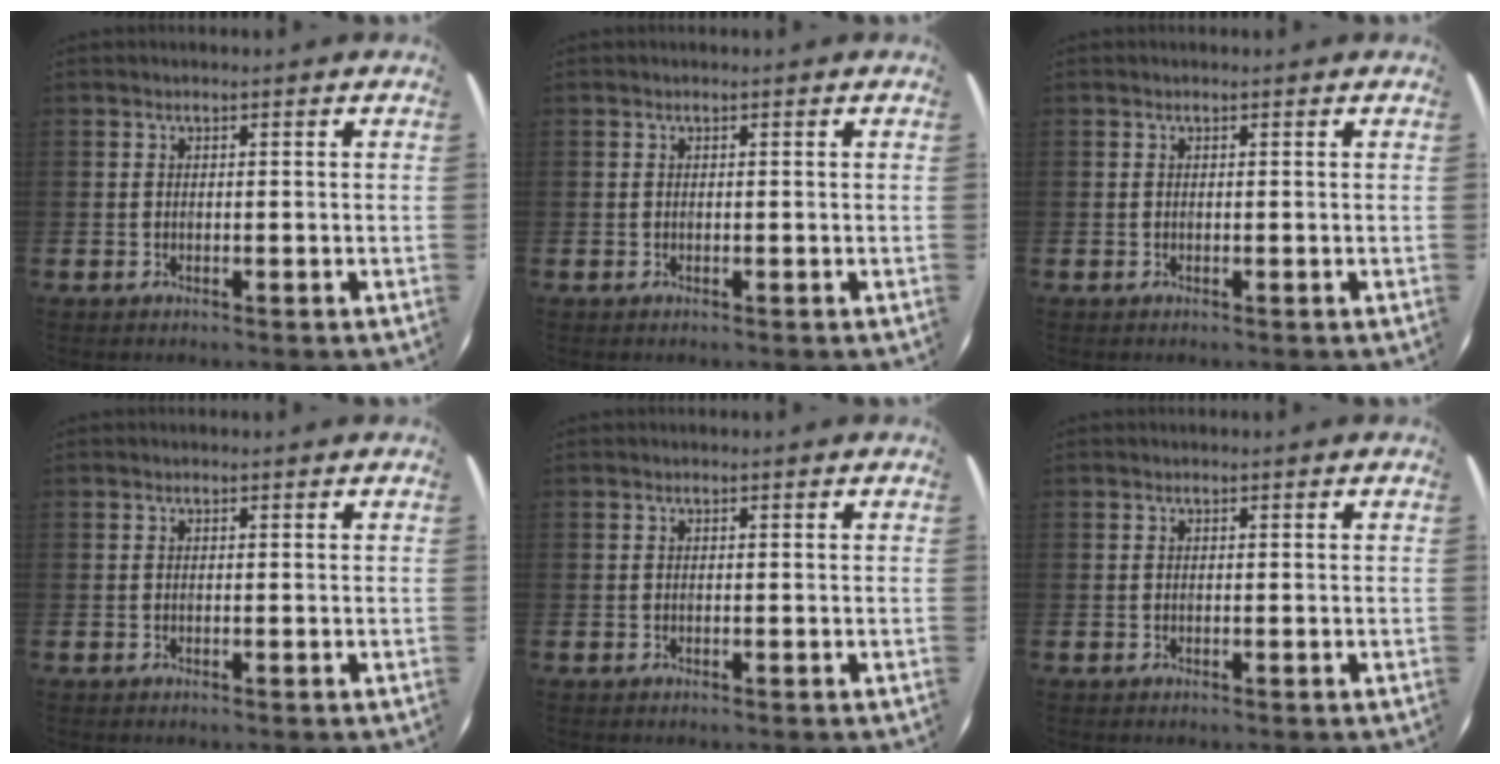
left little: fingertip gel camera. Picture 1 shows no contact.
{"total": 0.0}
{"total": 0.0}
{"total": 0.0}
{"total": 0.0}
{"total": 0.0}